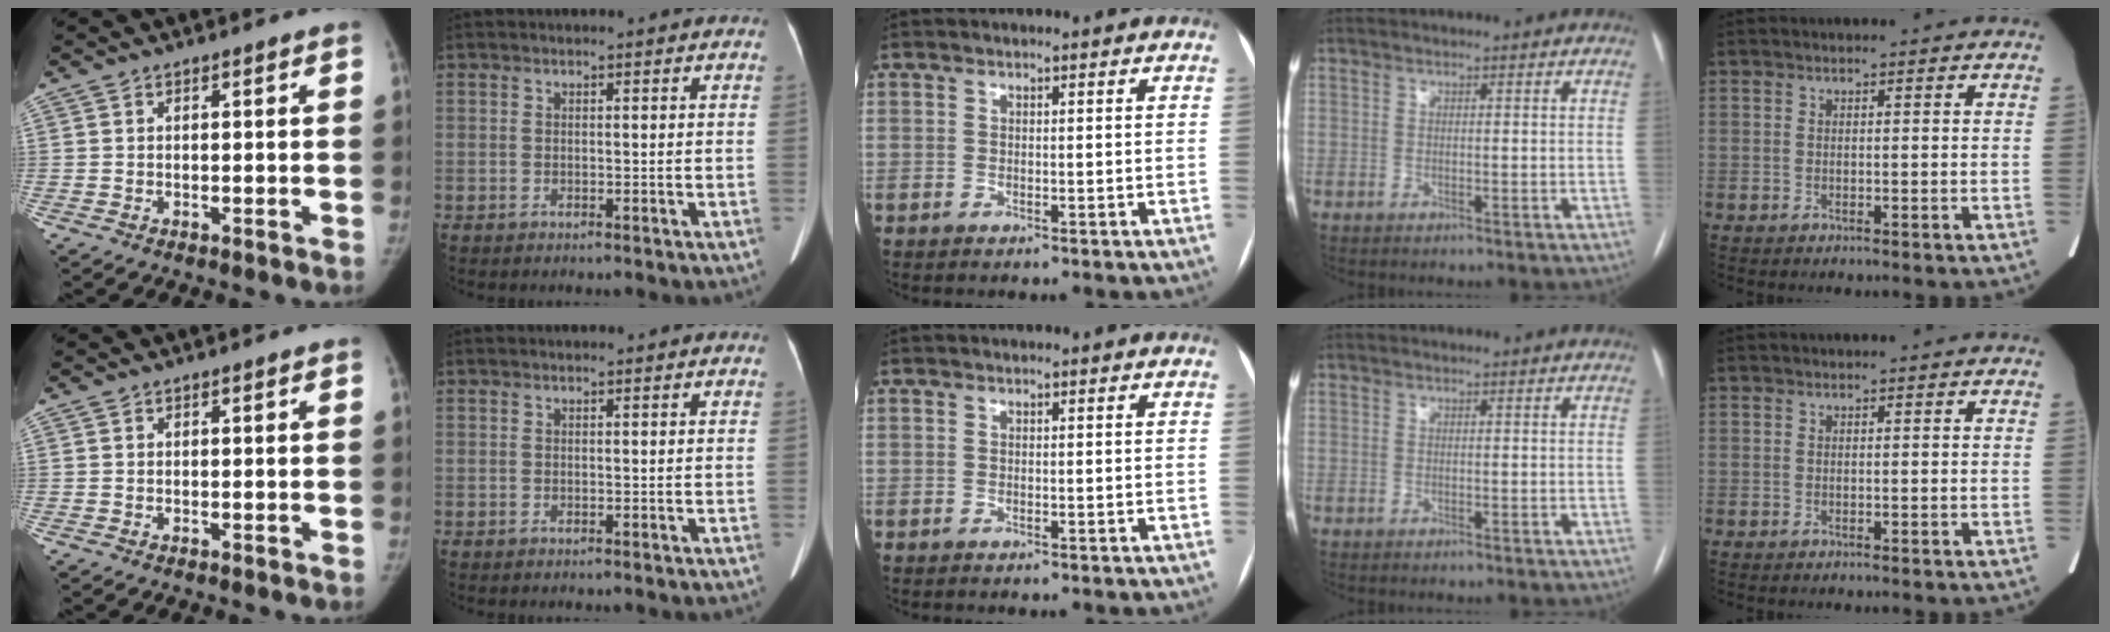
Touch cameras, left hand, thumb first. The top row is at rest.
{}